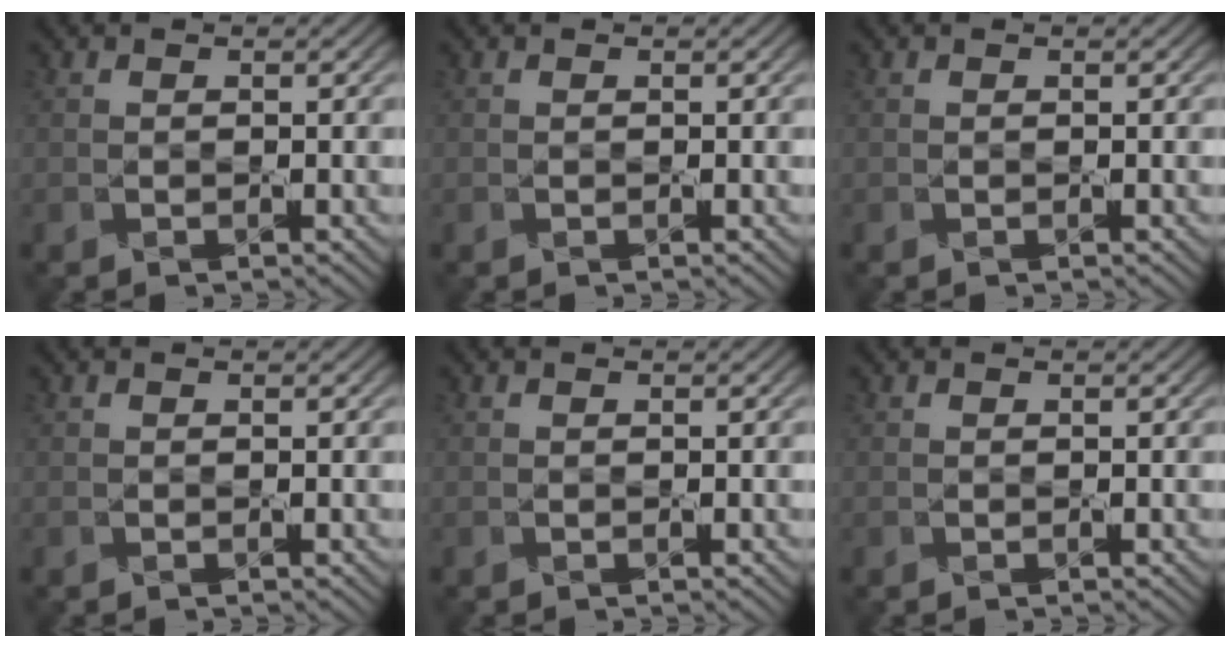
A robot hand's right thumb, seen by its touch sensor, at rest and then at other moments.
{"total": 0.0}
{"total": 0.0}
{"total": 0.0}
{"total": 0.0}
{"total": 0.0}